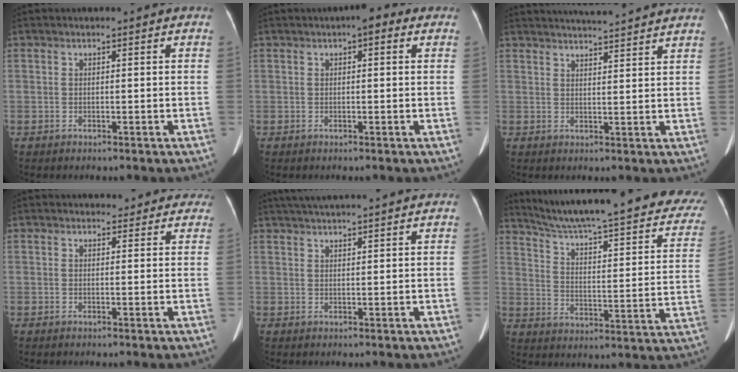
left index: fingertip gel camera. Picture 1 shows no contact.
{"total": 2.7, "force": [1.2, 1.0, 2.2], "torque": [-0.025, 0.015, 0.009]}
{"total": 10.2, "force": [9.6, -0.2, 3.4], "torque": [-0.059, 0.018, 0.125]}
{"total": 4.5, "force": [4.1, 1.8, 0.5], "torque": [0.009, 0.000, 0.031]}
{"total": 10.1, "force": [9.0, 0.2, 4.5], "torque": [-0.073, 0.039, 0.123]}
{"total": 30.6, "force": [24.9, 4.7, 17.2], "torque": [-0.246, -0.038, 0.314]}